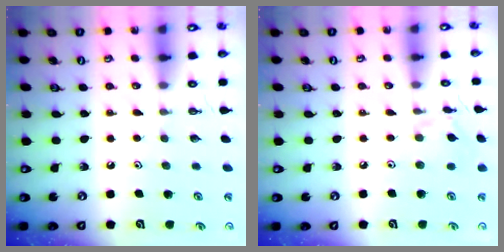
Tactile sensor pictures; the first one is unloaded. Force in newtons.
{"total": 4.5, "press": 4.5, "slide": 0.4}